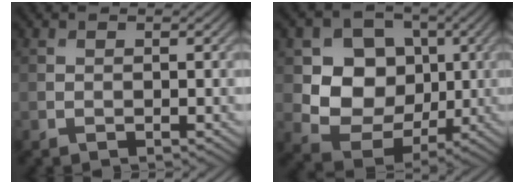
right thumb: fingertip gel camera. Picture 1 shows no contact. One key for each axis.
{"total": 9.7, "fx": 1.2, "fy": 8.3, "fz": 5.0, "tx": -0.109, "ty": -0.015, "tz": 0.011}